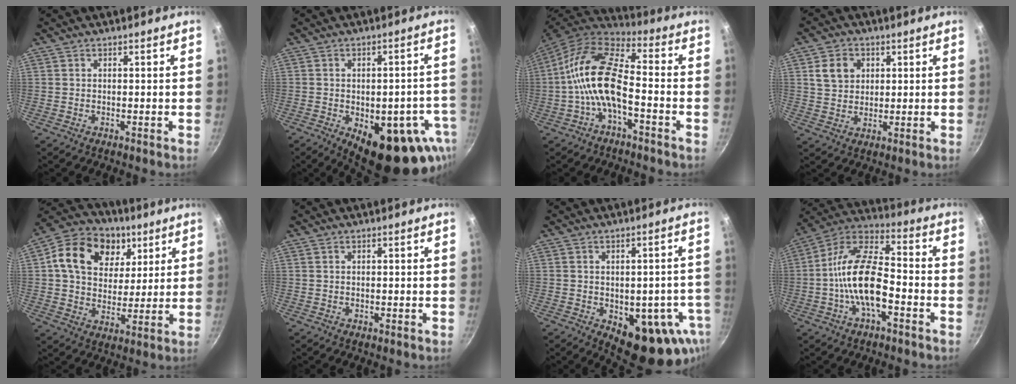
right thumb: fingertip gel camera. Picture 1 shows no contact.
{"total": 21.3, "force": [-8.9, 10.5, 16.3], "torque": [-0.137, 0.008, -0.103]}
{"total": 13.1, "force": [-3.2, 5.8, 11.3], "torque": [-0.219, 0.043, -0.075]}
{"total": 6.6, "force": [2.0, 5.4, 3.2], "torque": [-0.037, 0.003, 0.034]}
{"total": 18.2, "force": [6.5, 13.7, 10.1], "torque": [-0.154, -0.002, 0.098]}
{"total": 0.0}
{"total": 16.9, "force": [-5.8, 9.4, 12.7], "torque": [-0.092, -0.002, -0.062]}
{"total": 15.5, "force": [-4.1, 7.0, 13.2], "torque": [-0.230, 0.045, -0.094]}